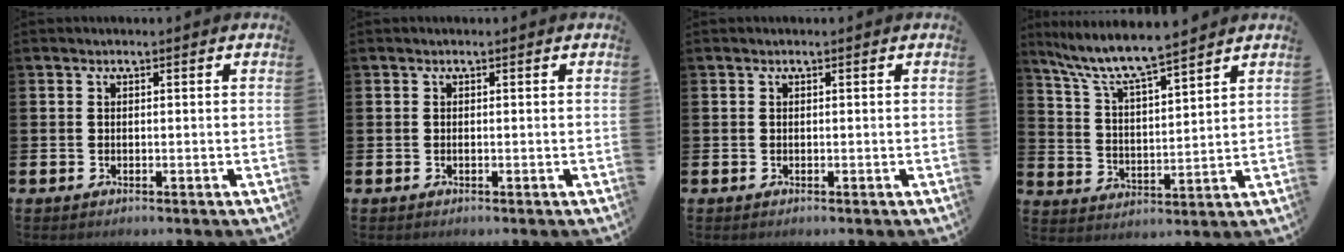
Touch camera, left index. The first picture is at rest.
{"total": 0.0}
{"total": 0.0}
{"total": 7.9, "force": [7.3, 0.6, 3.0], "torque": [-0.093, -0.044, 0.127]}